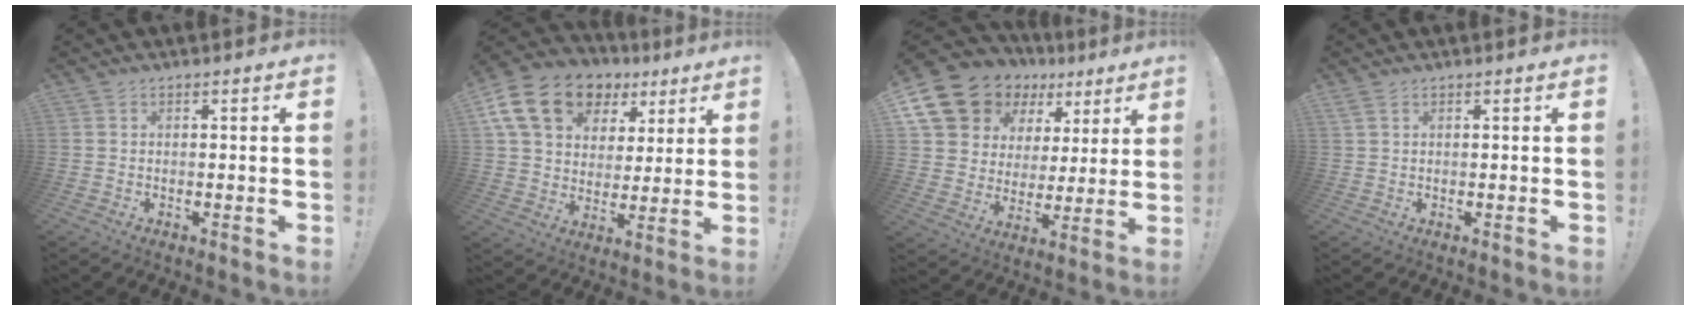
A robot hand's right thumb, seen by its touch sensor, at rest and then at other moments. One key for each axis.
{"total": 18.9, "fx": 9.1, "fy": 13.2, "fz": 10.0, "tx": -0.162, "ty": -0.035, "tz": 0.174}
{"total": 16.4, "fx": 10.7, "fy": 11.0, "fz": 5.9, "tx": -0.114, "ty": -0.066, "tz": 0.219}
{"total": 1.8, "fx": 1.0, "fy": 0.7, "fz": 1.4, "tx": -0.030, "ty": 0.003, "tz": 0.019}